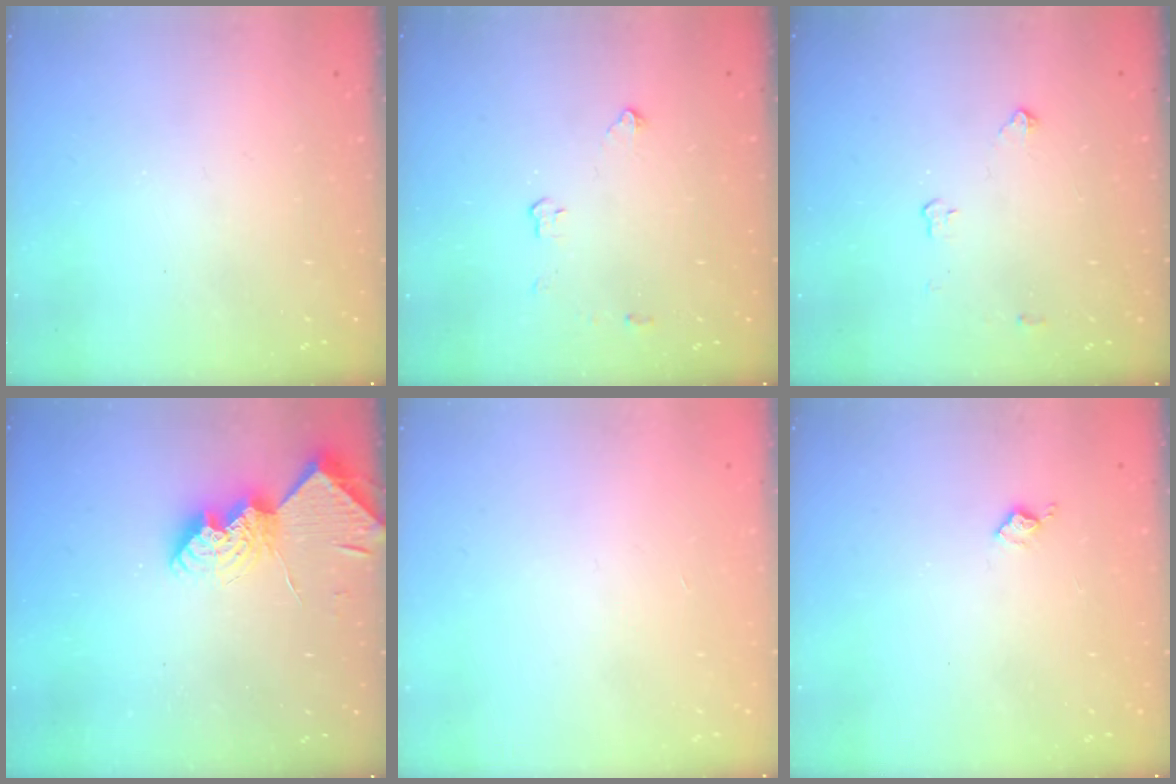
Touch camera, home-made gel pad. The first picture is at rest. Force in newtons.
{"total": 2.9, "press": 2.9, "slide": 0.5}
{"total": 2.6, "press": 2.6, "slide": 0.4}
{"total": 10.1, "press": 10.1, "slide": 0.7}
{"total": 0.0}
{"total": 4.8, "press": 4.8, "slide": 0.6}